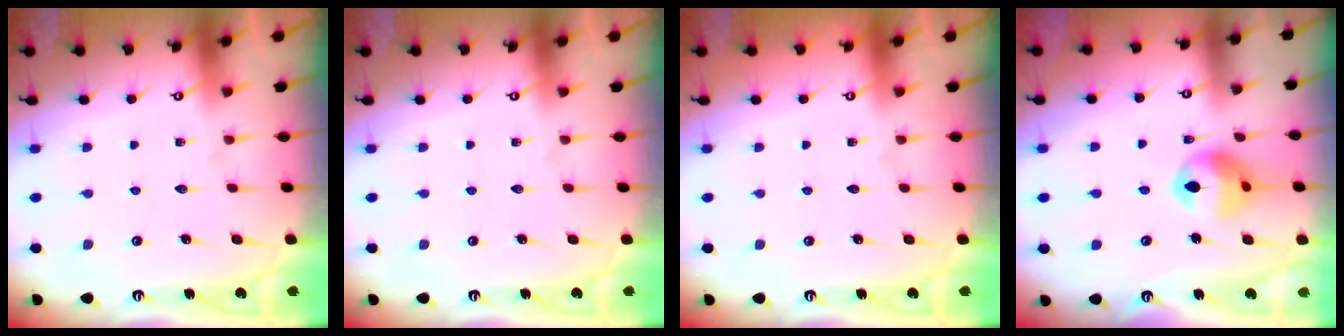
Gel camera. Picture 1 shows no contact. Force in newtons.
{"total": 0.0}
{"total": 0.0}
{"total": 11.1, "press": 11.1, "slide": 0.8}